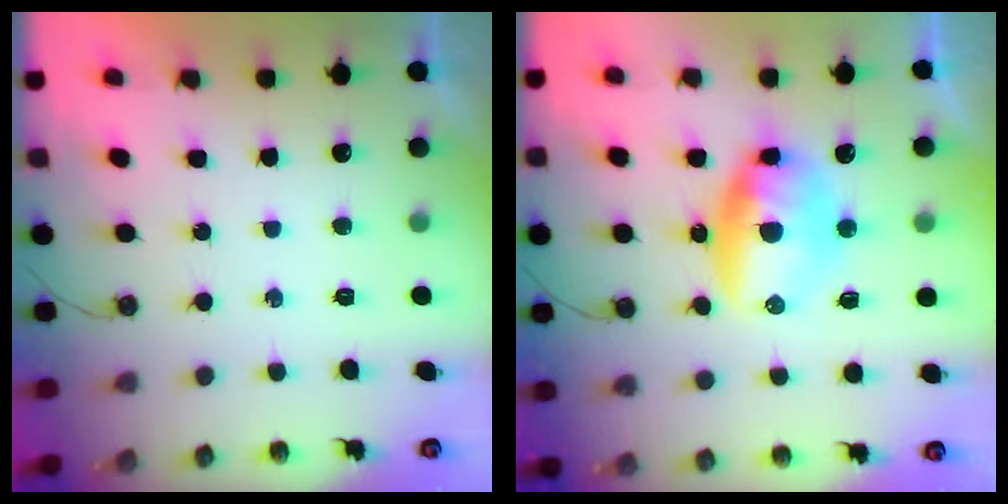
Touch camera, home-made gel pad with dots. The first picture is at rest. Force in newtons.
{"total": 11.8, "press": 11.5, "slide": 3.0}